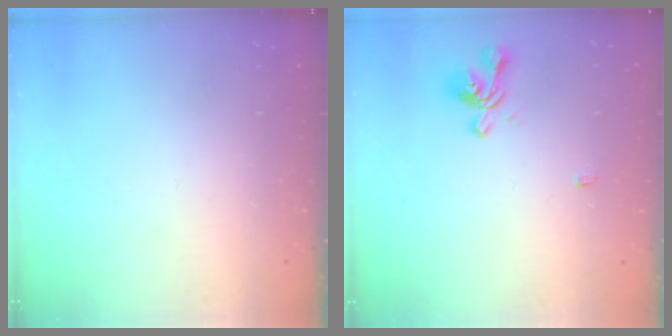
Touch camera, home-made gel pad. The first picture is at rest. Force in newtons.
{"total": 1.8, "press": 1.4, "slide": 1.1}